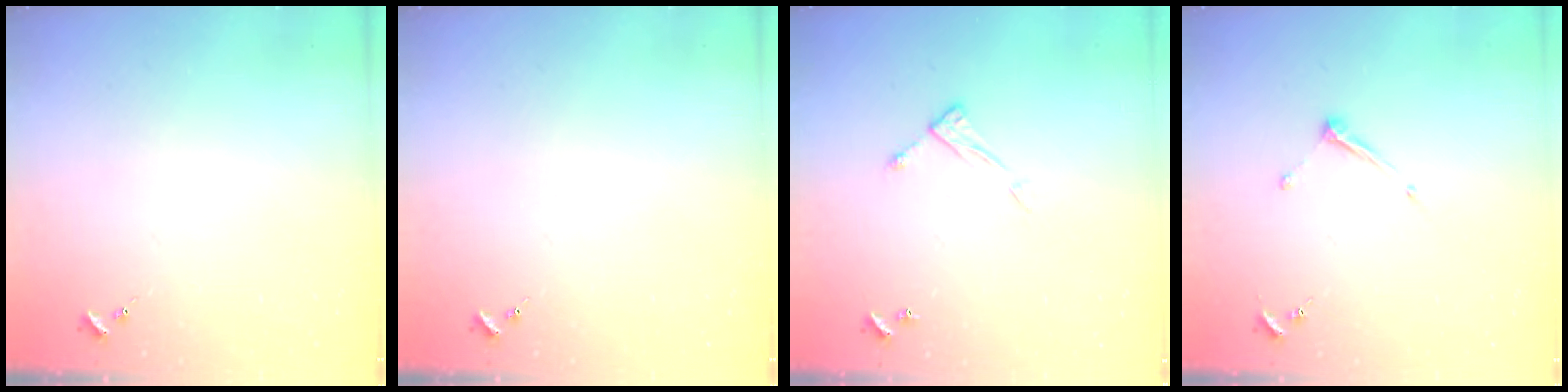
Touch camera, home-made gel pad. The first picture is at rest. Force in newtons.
{"total": 0.0}
{"total": 6.4, "press": 6.4, "slide": 0.3}
{"total": 6.6, "press": 6.6, "slide": 0.3}